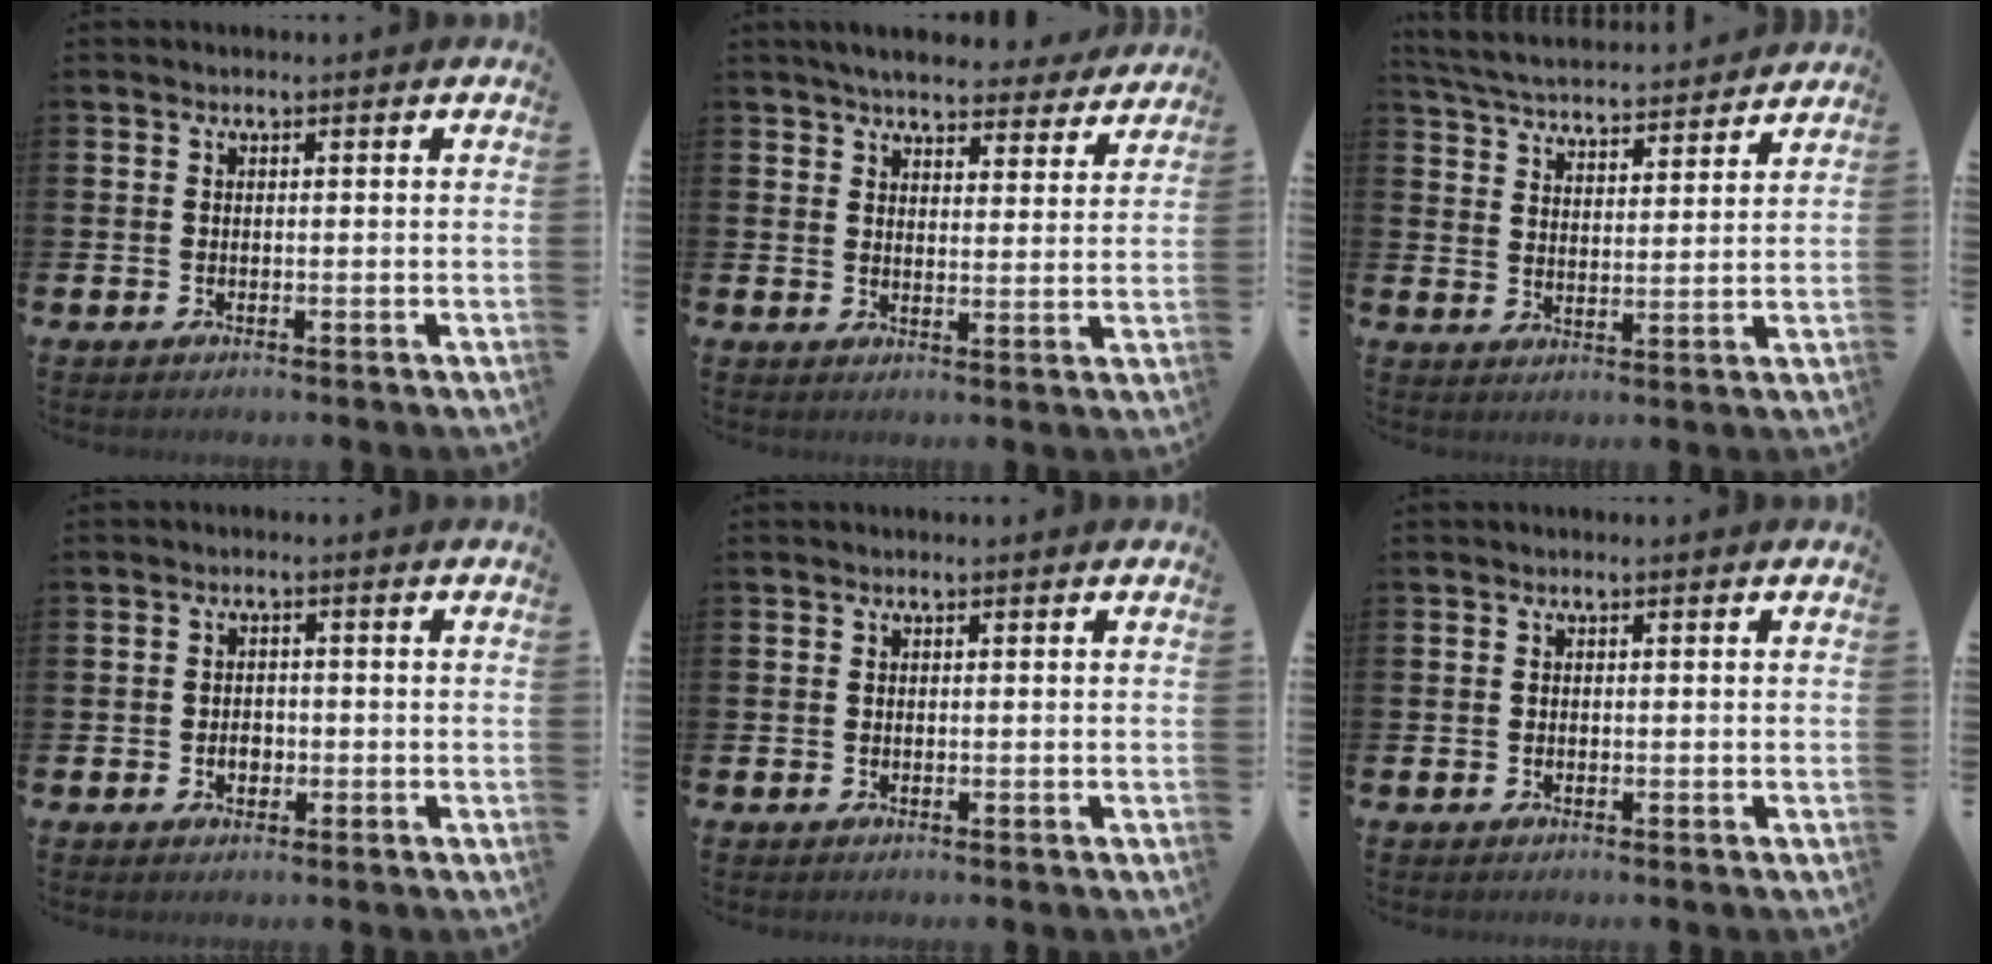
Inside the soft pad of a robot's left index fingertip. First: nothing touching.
{"total": 5.3, "force": [5.1, 1.0, 1.0], "torque": [-0.022, -0.032, 0.088]}
{"total": 5.1, "force": [5.0, 0.7, 0.6], "torque": [-0.033, -0.042, 0.085]}
{"total": 2.0, "force": [-0.5, 1.6, 1.2], "torque": [-0.016, 0.002, -0.014]}
{"total": 0.0}
{"total": 0.0}